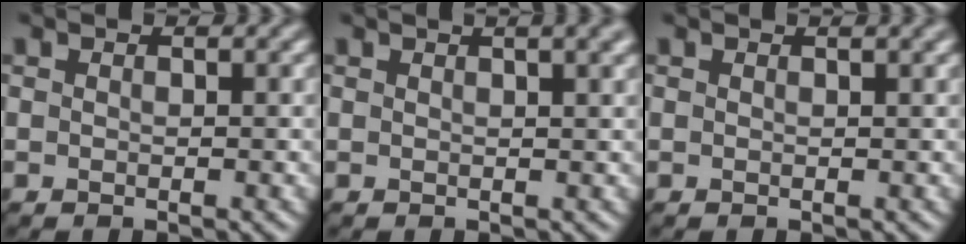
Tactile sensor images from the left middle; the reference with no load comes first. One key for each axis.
{"total": 6.9, "fx": 4.2, "fy": 2.8, "fz": 4.8, "tx": -0.034, "ty": 0.042, "tz": 0.024}
{"total": 2.4, "fx": 1.6, "fy": 0.8, "fz": 1.6, "tx": -0.014, "ty": 0.005, "tz": 0.010}